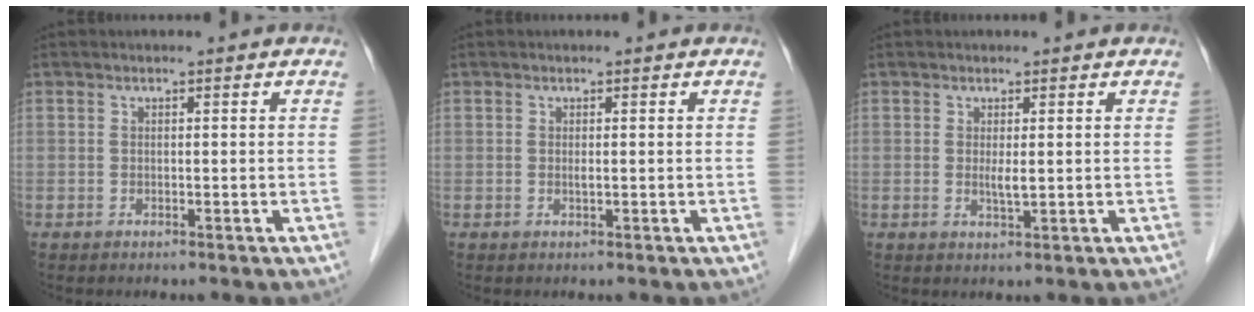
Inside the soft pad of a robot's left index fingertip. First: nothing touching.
{"total": 0.6, "force": [0.2, 0.1, 0.5], "torque": [-0.015, -0.001, 0.002]}
{"total": 1.6, "force": [0.3, 0.2, 1.6], "torque": [-0.035, -0.004, 0.009]}